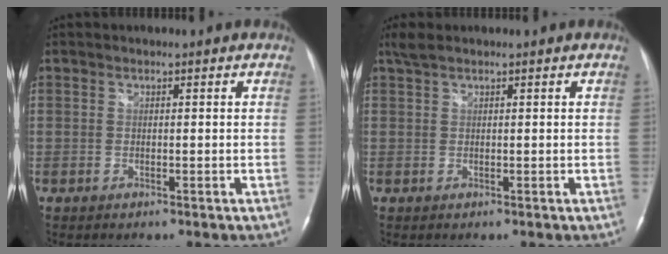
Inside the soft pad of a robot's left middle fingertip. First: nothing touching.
{"total": 1.8, "force": [1.5, 0.2, 1.0], "torque": [-0.028, 0.017, 0.033]}